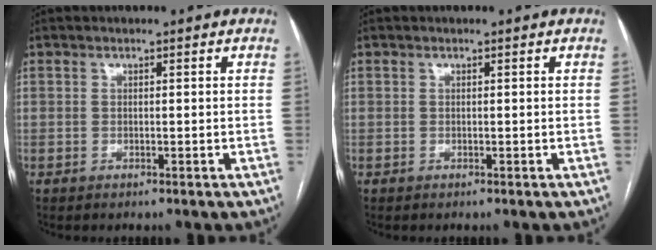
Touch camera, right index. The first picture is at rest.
{"total": 0.0}